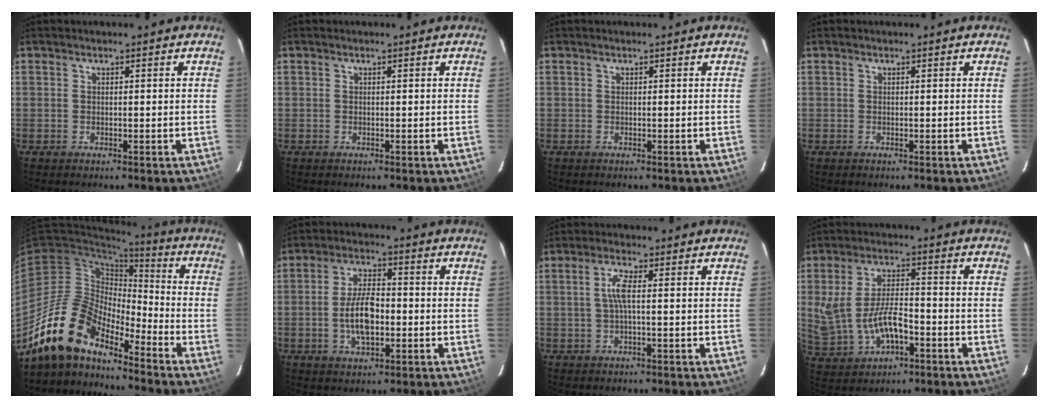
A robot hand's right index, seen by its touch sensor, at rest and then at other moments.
{"total": 0.0}
{"total": 0.0}
{"total": 0.0}
{"total": 15.5, "force": [-13.1, 5.3, 6.4], "torque": [-0.125, 0.008, -0.254]}
{"total": 8.8, "force": [-1.7, 4.2, 7.6], "torque": [-0.148, 0.004, -0.028]}
{"total": 3.5, "force": [0.0, 0.4, 3.5], "torque": [-0.072, 0.004, 0.002]}
{"total": 10.9, "force": [-2.8, 5.3, 9.1], "torque": [-0.191, -0.001, -0.028]}